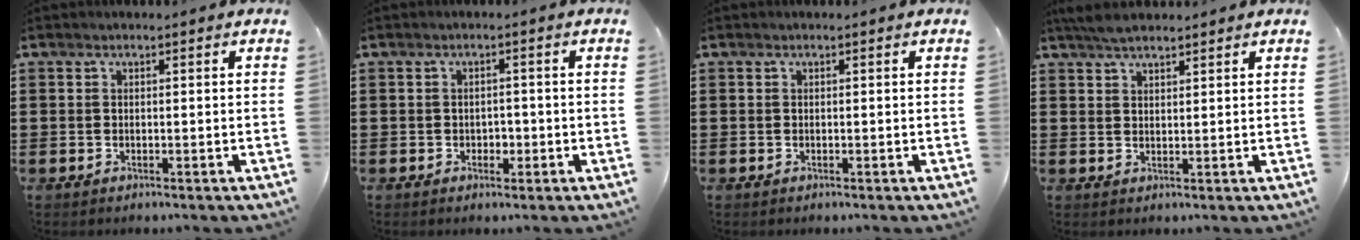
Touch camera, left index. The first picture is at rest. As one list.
[{"total": 1.5, "force": [-0.3, 1.2, 0.8], "torque": [-0.018, 0.004, -0.009]}, {"total": 0.0}, {"total": 3.3, "force": [3.0, 0.8, 1.3], "torque": [-0.032, 0.002, 0.057]}]